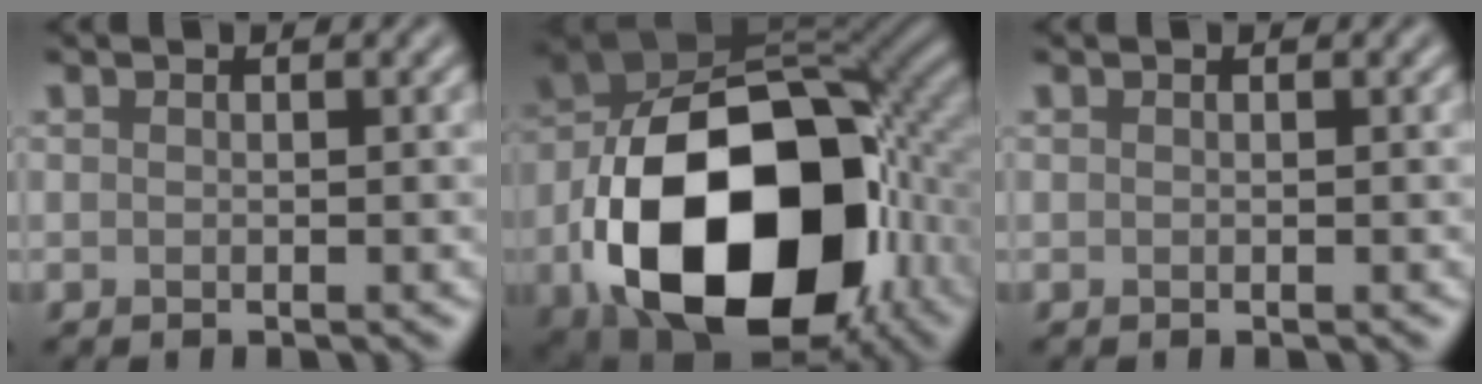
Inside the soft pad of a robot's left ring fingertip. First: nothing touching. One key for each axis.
{"total": 19.3, "fx": -5.6, "fy": 12.6, "fz": 13.5, "tx": -0.264, "ty": -0.042, "tz": -0.082}
{"total": 0.0}